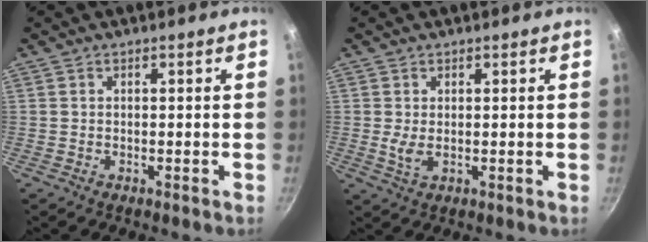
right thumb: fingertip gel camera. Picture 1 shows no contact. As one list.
[{"total": 2.5, "force": [0.4, 1.2, 2.2], "torque": [-0.043, -0.006, 0.013]}]